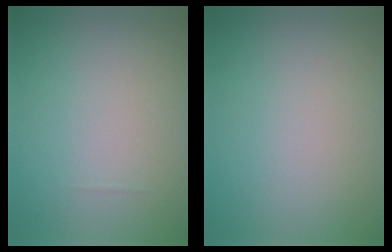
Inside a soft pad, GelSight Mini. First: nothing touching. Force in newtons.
{"total": 0.0}